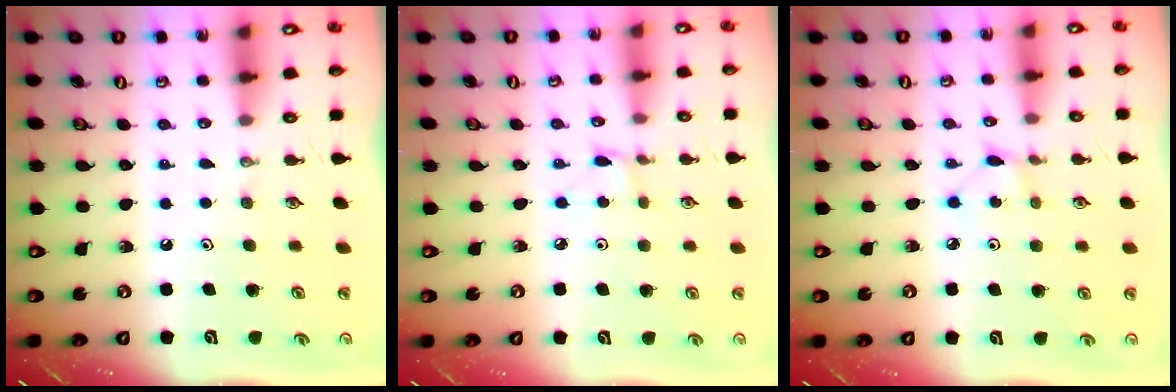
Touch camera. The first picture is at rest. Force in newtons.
{"total": 1.9, "press": 1.9, "slide": 0.2}
{"total": 1.3, "press": 1.3, "slide": 0.1}